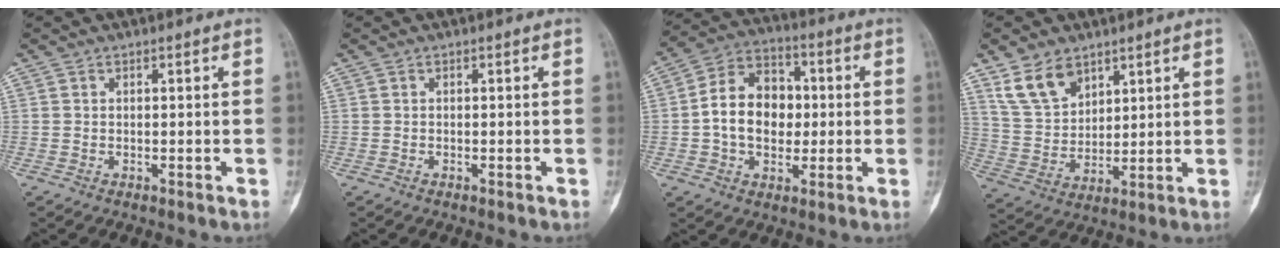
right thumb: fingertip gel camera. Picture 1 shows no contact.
{"total": 0.0}
{"total": 13.1, "force": [-0.2, 9.7, 8.8], "torque": [-0.113, 0.028, -0.011]}
{"total": 9.7, "force": [6.3, 5.9, 4.4], "torque": [-0.068, -0.028, 0.133]}